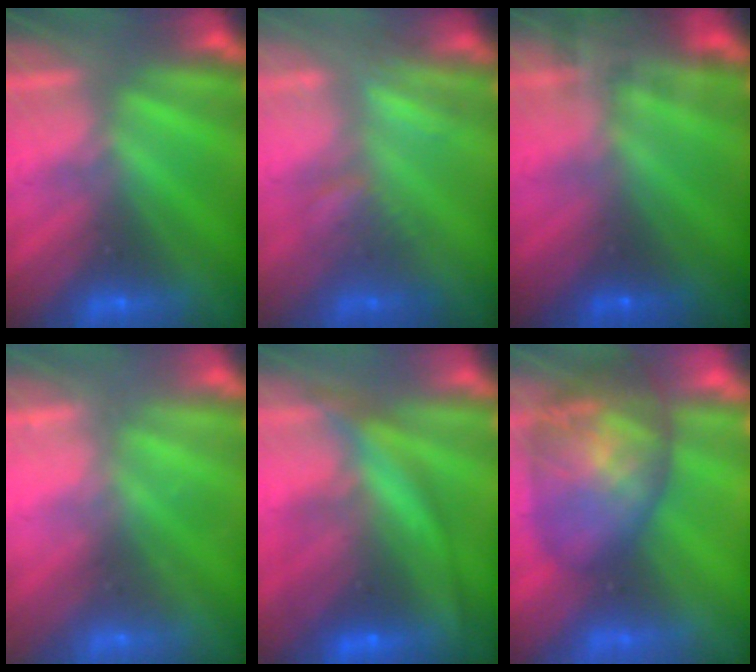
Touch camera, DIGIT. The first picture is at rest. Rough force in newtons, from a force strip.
{"total": 3.3}
{"total": 7.7}
{"total": 2.2}
{"total": 10.5}
{"total": 7.4}